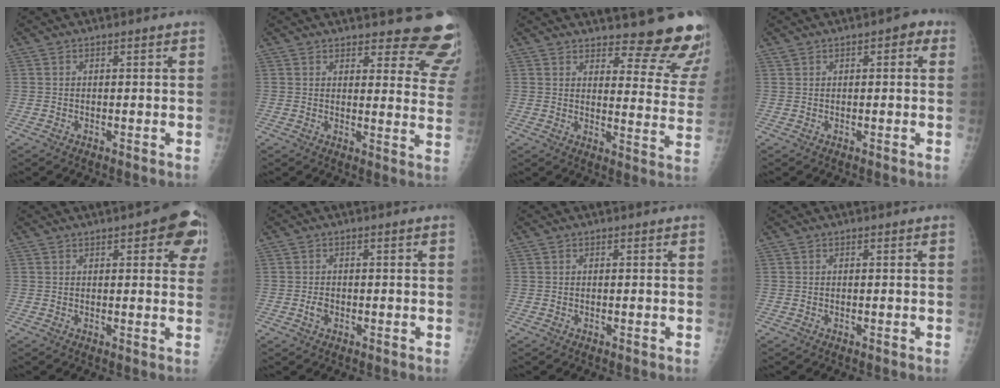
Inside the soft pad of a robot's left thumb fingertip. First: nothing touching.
{"total": 14.9, "force": [13.9, 3.8, 4.1], "torque": [0.006, -0.115, 0.132]}
{"total": 16.4, "force": [15.0, 3.7, 5.5], "torque": [-0.020, -0.141, 0.167]}
{"total": 3.2, "force": [1.5, 1.7, 2.4], "torque": [-0.020, 0.007, 0.018]}
{"total": 9.2, "force": [4.1, 3.2, 7.6], "torque": [-0.057, -0.006, 0.039]}
{"total": 1.6, "force": [-0.5, 1.1, 1.0], "torque": [-0.018, 0.005, -0.009]}
{"total": 0.0}
{"total": 0.0}